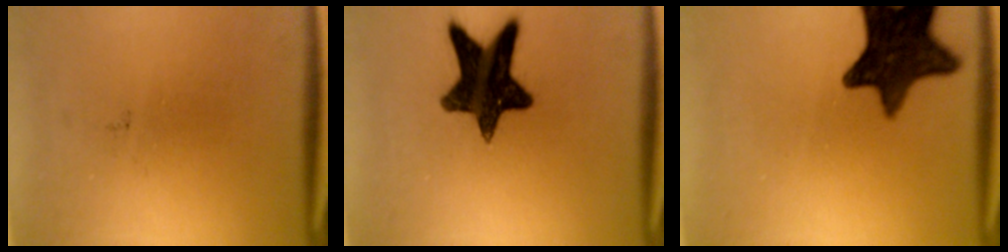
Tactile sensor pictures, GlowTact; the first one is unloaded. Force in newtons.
{"total": 14.2}
{"total": 13.7}